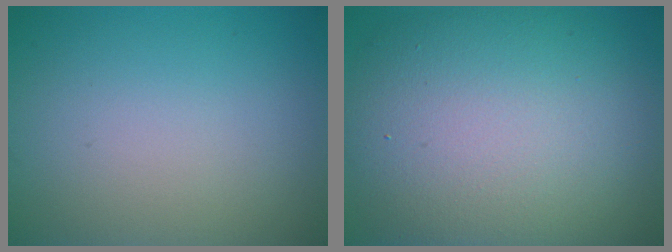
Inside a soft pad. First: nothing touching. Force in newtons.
{"total": 13.5, "press": 13.5, "slide": 0.3}